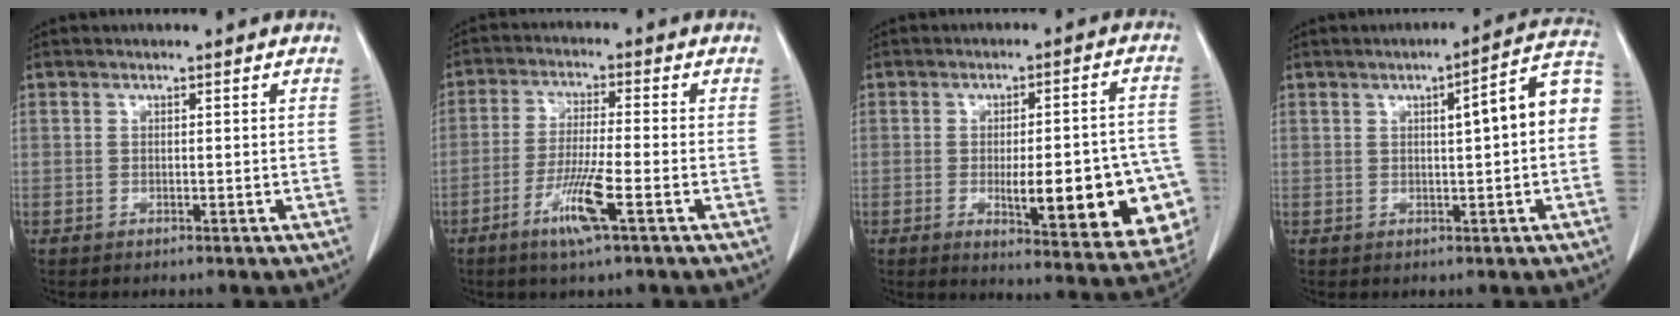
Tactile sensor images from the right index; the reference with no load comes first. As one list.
[{"total": 7.7, "force": [-3.7, -0.2, 6.8], "torque": [-0.135, -0.016, -0.071]}, {"total": 18.3, "force": [-4.9, 4.4, 17.1], "torque": [-0.134, 0.018, -0.040]}, {"total": 8.5, "force": [0.8, 0.8, 8.4], "torque": [-0.107, 0.027, 0.005]}]